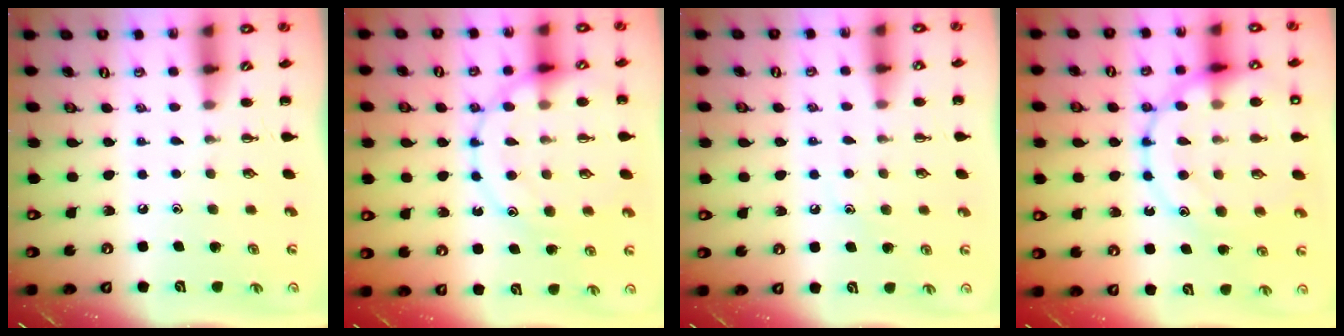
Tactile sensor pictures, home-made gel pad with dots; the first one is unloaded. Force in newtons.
{"total": 15.6, "press": 15.5, "slide": 1.2}
{"total": 7.3, "press": 7.2, "slide": 1.6}
{"total": 21.0, "press": 21.0, "slide": 1.8}